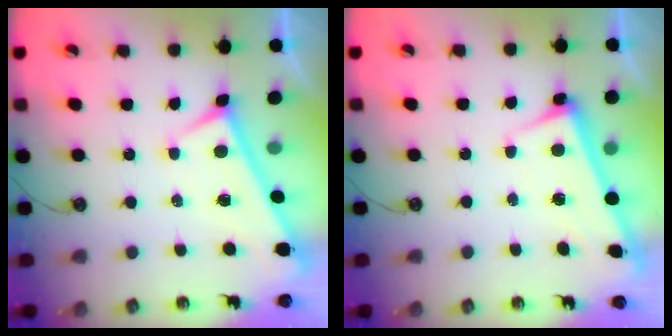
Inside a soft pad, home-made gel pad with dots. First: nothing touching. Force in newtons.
{"total": 2.9, "press": 2.9, "slide": 0.4}